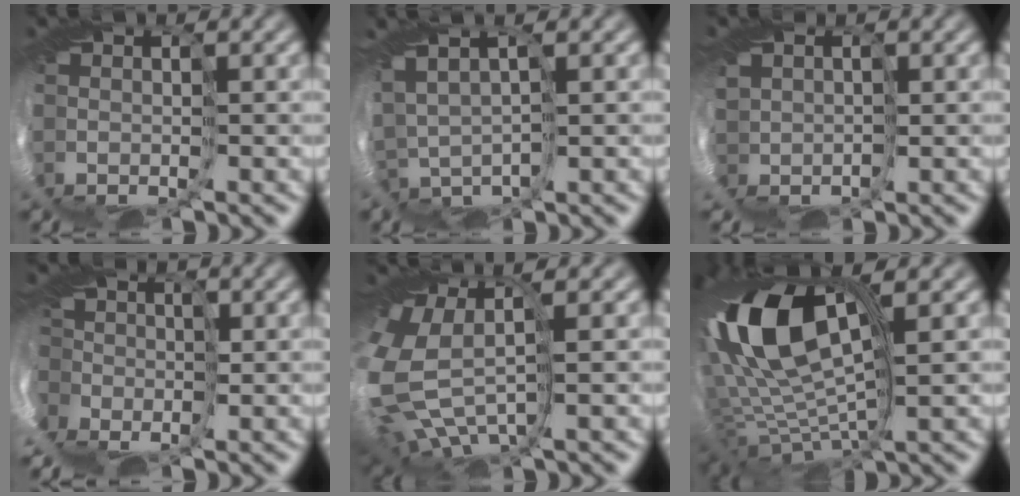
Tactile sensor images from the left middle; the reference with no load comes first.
{"total": 2.6, "force": [2.1, 0.9, 1.2], "torque": [-0.050, 0.012, 0.050]}
{"total": 2.8, "force": [0.5, 2.7, -0.4], "torque": [-0.019, -0.002, 0.015]}
{"total": 12.5, "force": [-7.0, 9.1, 4.9], "torque": [-0.117, -0.020, -0.119]}
{"total": 8.7, "force": [-0.7, 6.0, 6.2], "torque": [-0.171, -0.035, 0.025]}
{"total": 12.5, "force": [3.7, 6.4, 10.0], "torque": [-0.245, 0.017, 0.067]}